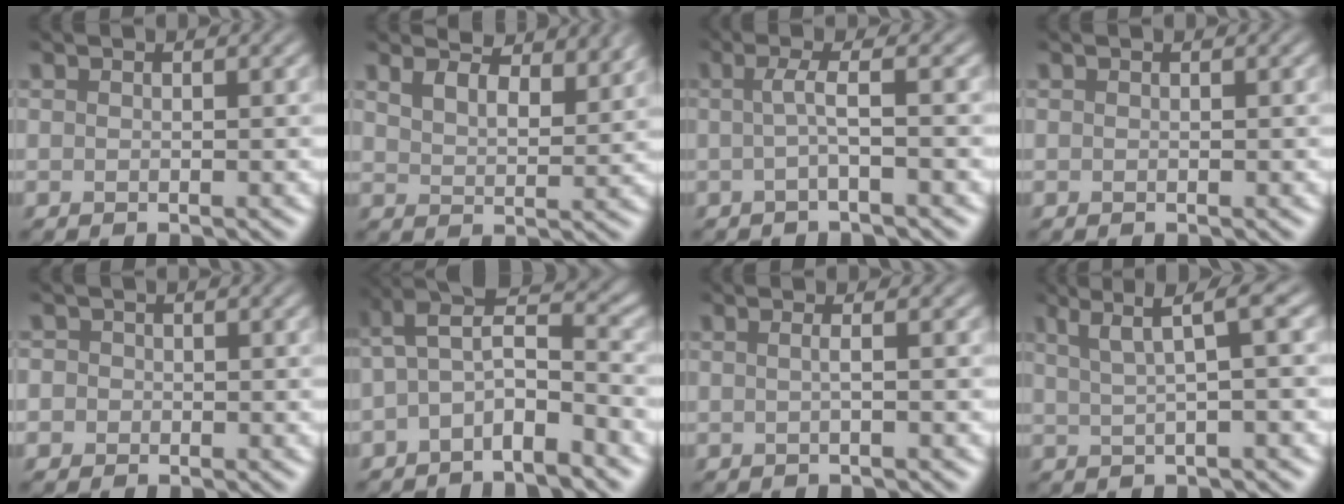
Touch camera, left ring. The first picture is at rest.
{"total": 5.6, "force": [4.7, 1.9, 2.4], "torque": [-0.042, 0.003, 0.063]}
{"total": 2.4, "force": [-0.2, 0.5, 2.3], "torque": [-0.040, -0.003, -0.009]}
{"total": 0.0}
{"total": 1.6, "force": [-0.1, 1.5, 0.4], "torque": [0.014, 0.006, -0.016]}
{"total": 5.1, "force": [-1.8, 2.0, 4.3], "torque": [-0.077, 0.013, -0.042]}
{"total": 1.7, "force": [0.1, 0.7, 1.5], "torque": [-0.012, -0.007, -0.016]}
{"total": 4.4, "force": [2.1, 0.7, 3.8], "torque": [-0.058, 0.014, 0.034]}